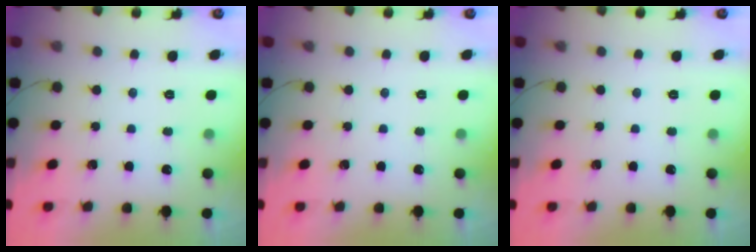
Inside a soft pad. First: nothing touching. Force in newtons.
{"total": 0.0}
{"total": 0.0}